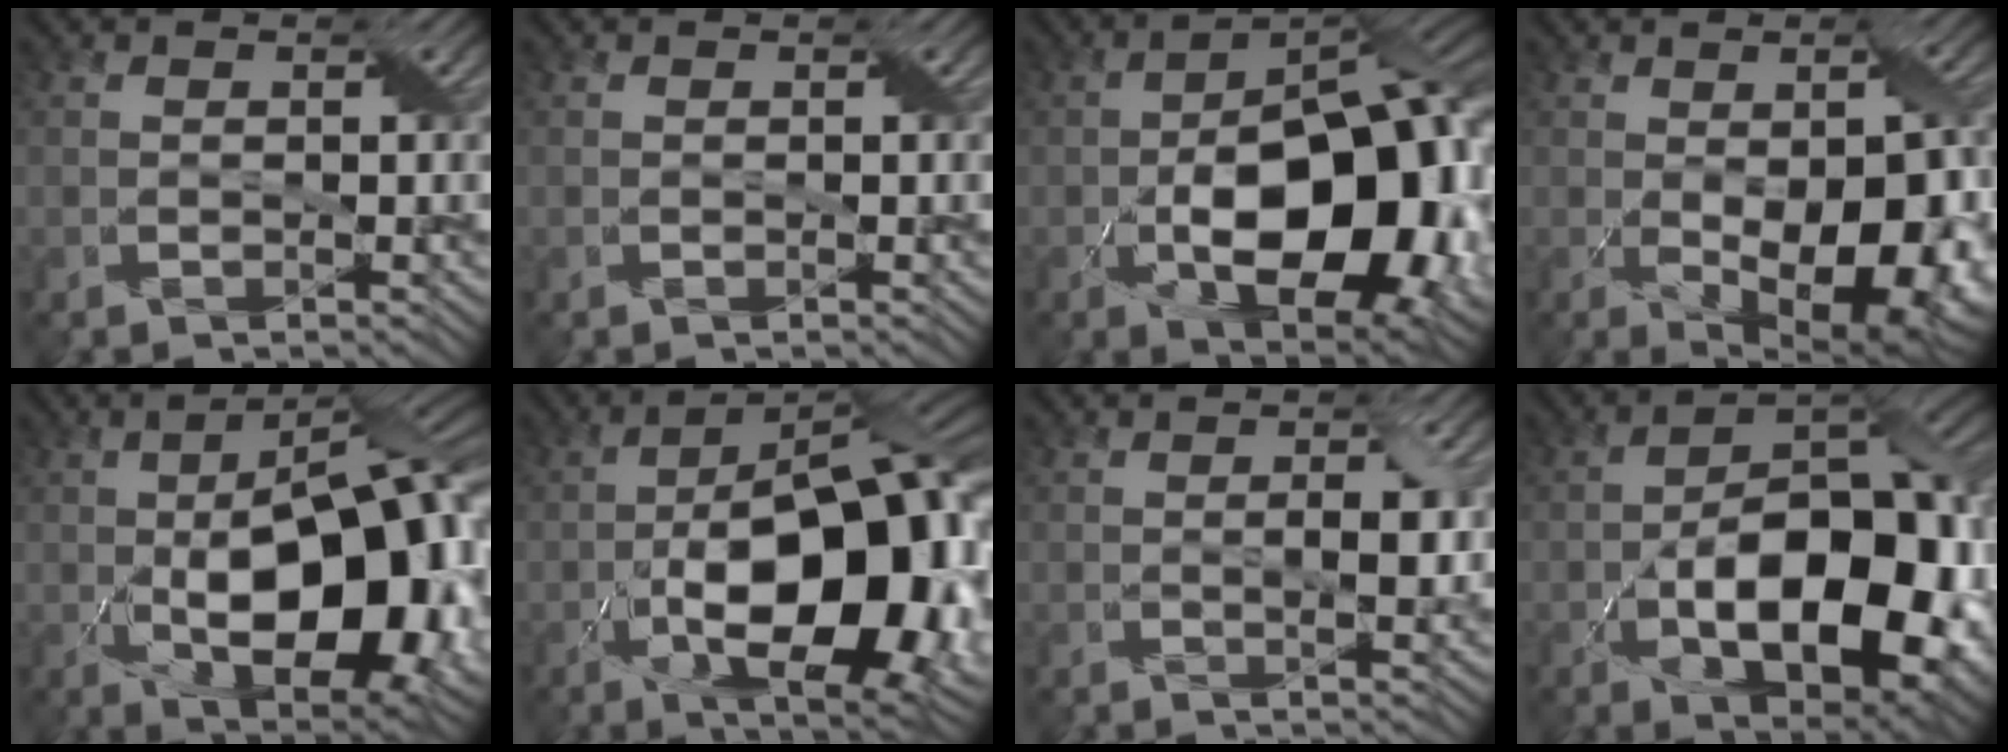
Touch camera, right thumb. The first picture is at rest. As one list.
[{"total": 0.0}, {"total": 18.1, "force": [-4.3, 9.2, 15.0], "torque": [-0.218, -0.020, -0.059]}, {"total": 12.8, "force": [-3.0, 6.6, 10.5], "torque": [-0.148, -0.043, -0.018]}, {"total": 18.1, "force": [-2.7, 8.5, 15.7], "torque": [-0.219, -0.011, -0.037]}, {"total": 19.7, "force": [-5.2, 9.0, 16.8], "torque": [-0.239, -0.005, -0.080]}, {"total": 2.6, "force": [0.1, 0.9, 2.5], "torque": [-0.042, 0.000, 0.005]}, {"total": 16.1, "force": [-4.7, 8.2, 13.0], "torque": [-0.178, -0.016, -0.074]}]